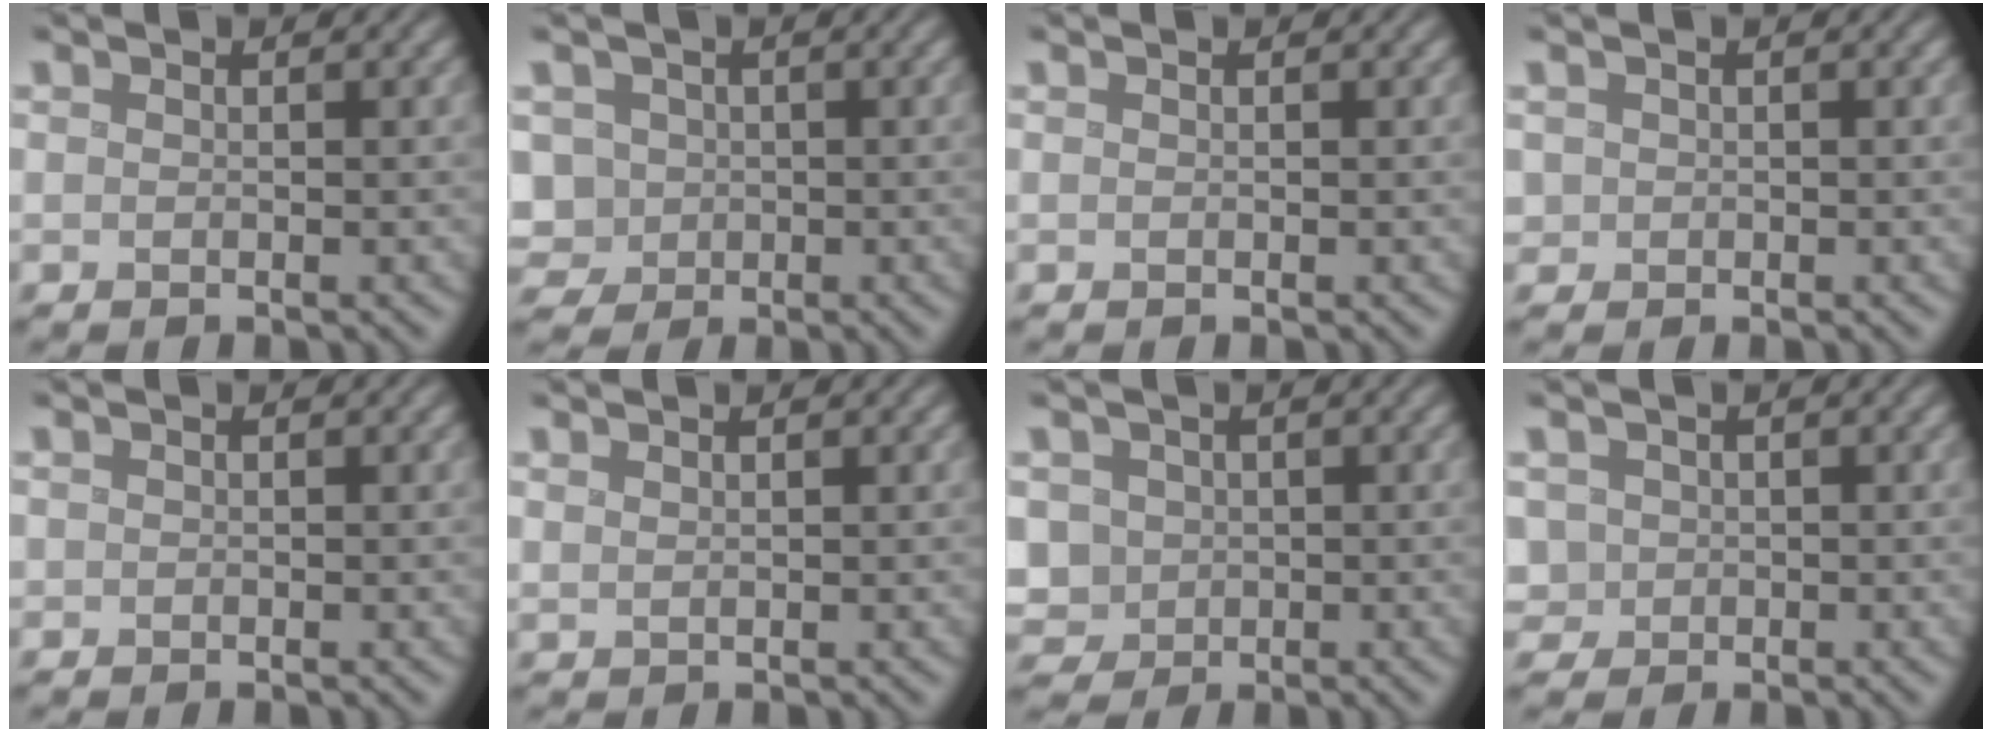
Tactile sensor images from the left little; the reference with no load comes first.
{"total": 4.9, "force": [-0.5, 4.5, 2.0], "torque": [-0.047, 0.012, -0.034]}
{"total": 0.0}
{"total": 0.9, "force": [0.0, 0.9, 0.2], "torque": [-0.004, 0.000, 0.001]}
{"total": 0.0}
{"total": 0.6, "force": [0.6, 0.0, 0.0], "torque": [-0.004, 0.001, 0.016]}
{"total": 5.1, "force": [-0.2, 4.6, 2.2], "torque": [-0.052, 0.008, -0.025]}
{"total": 2.5, "force": [0.1, 2.4, 0.9], "torque": [-0.019, 0.012, 0.002]}